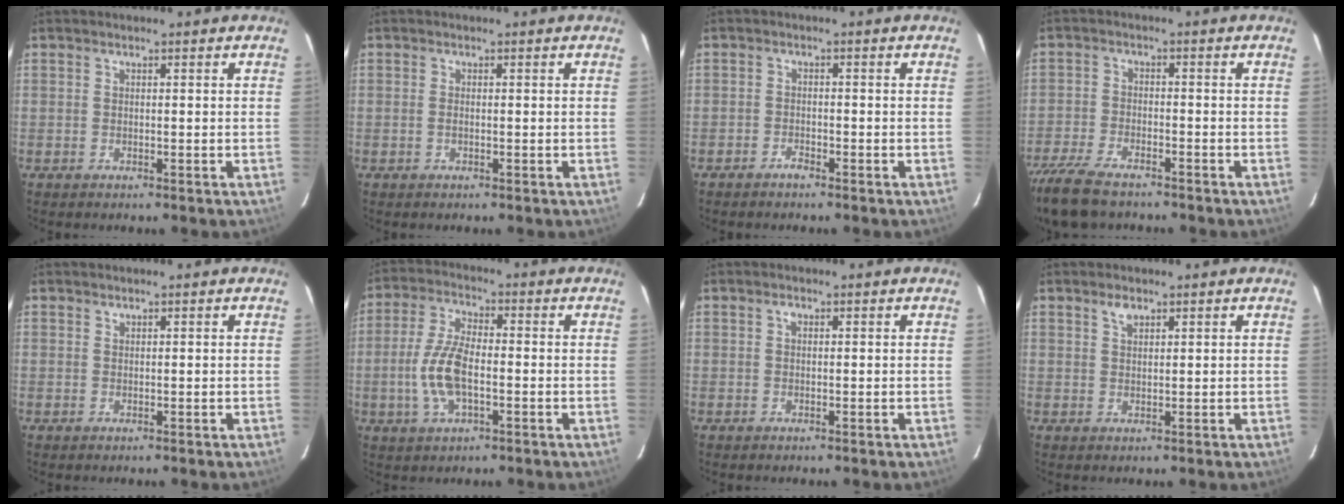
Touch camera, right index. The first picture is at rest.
{"total": 0.5, "force": [-0.2, 0.2, 0.4], "torque": [-0.012, 0.000, -0.004]}
{"total": 1.6, "force": [-1.5, 0.5, 0.4], "torque": [-0.015, 0.001, -0.031]}
{"total": 12.9, "force": [-10.4, 4.5, 6.2], "torque": [-0.157, -0.029, -0.193]}
{"total": 0.0}
{"total": 9.2, "force": [-2.0, 4.0, 8.1], "torque": [-0.175, 0.004, -0.039]}
{"total": 0.7, "force": [0.3, 0.5, 0.4], "torque": [-0.008, 0.004, 0.004]}
{"total": 1.9, "force": [1.3, 0.9, 1.0], "torque": [-0.017, 0.004, 0.024]}